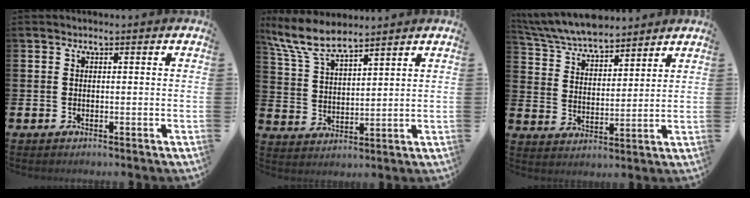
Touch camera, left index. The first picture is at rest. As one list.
[{"total": 7.5, "force": [6.7, 1.4, 3.0], "torque": [-0.084, -0.025, 0.123]}, {"total": 6.7, "force": [6.5, 1.2, 1.5], "torque": [-0.057, -0.037, 0.116]}]